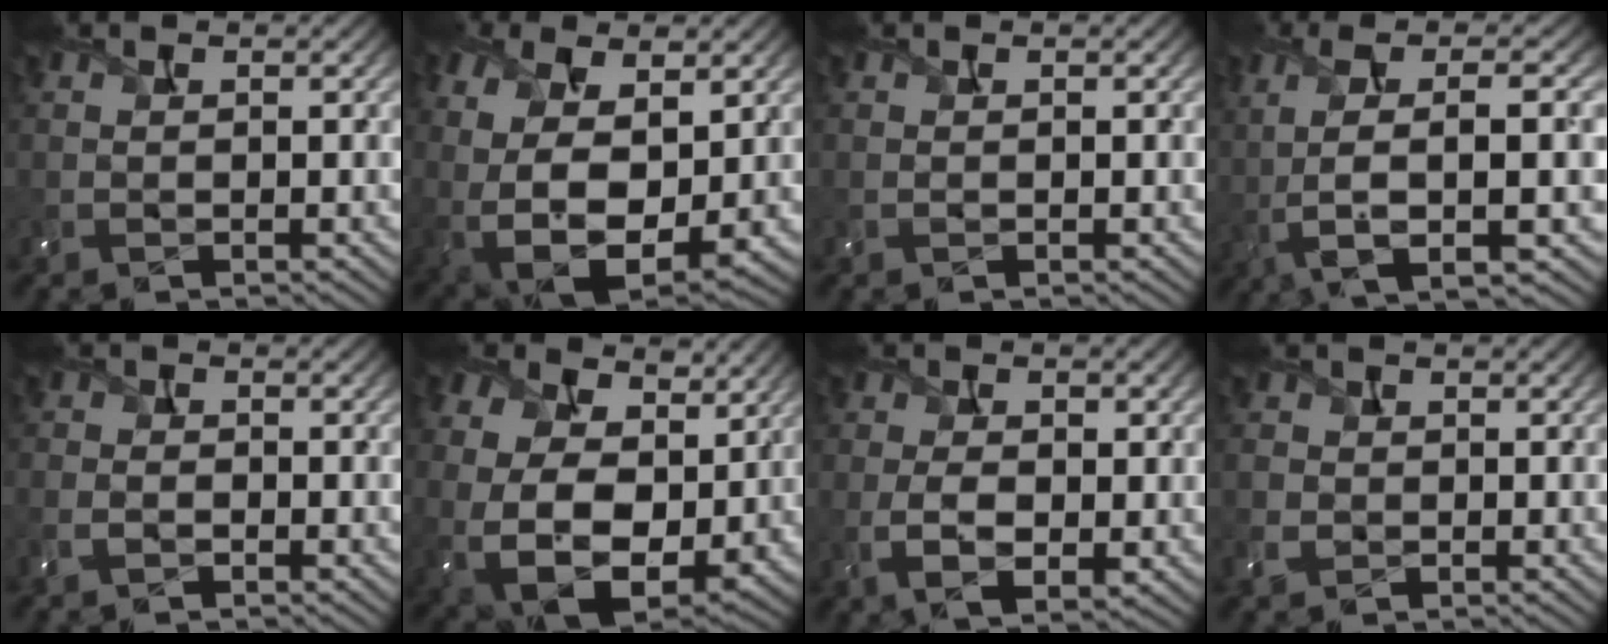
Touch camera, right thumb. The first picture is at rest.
{"total": 12.9, "force": [-1.1, 7.8, 10.2], "torque": [-0.227, -0.039, 0.010]}
{"total": 0.0}
{"total": 9.7, "force": [1.0, 2.4, 9.4], "torque": [-0.176, 0.012, 0.014]}
{"total": 2.5, "force": [-1.6, 1.2, 1.4], "torque": [-0.036, -0.005, -0.038]}
{"total": 14.9, "force": [1.8, 10.5, 10.4], "torque": [-0.239, -0.023, 0.053]}
{"total": 5.4, "force": [-1.0, 2.9, 4.5], "torque": [-0.091, -0.009, -0.015]}
{"total": 2.6, "force": [-0.9, 2.1, 1.3], "torque": [-0.043, -0.006, -0.026]}